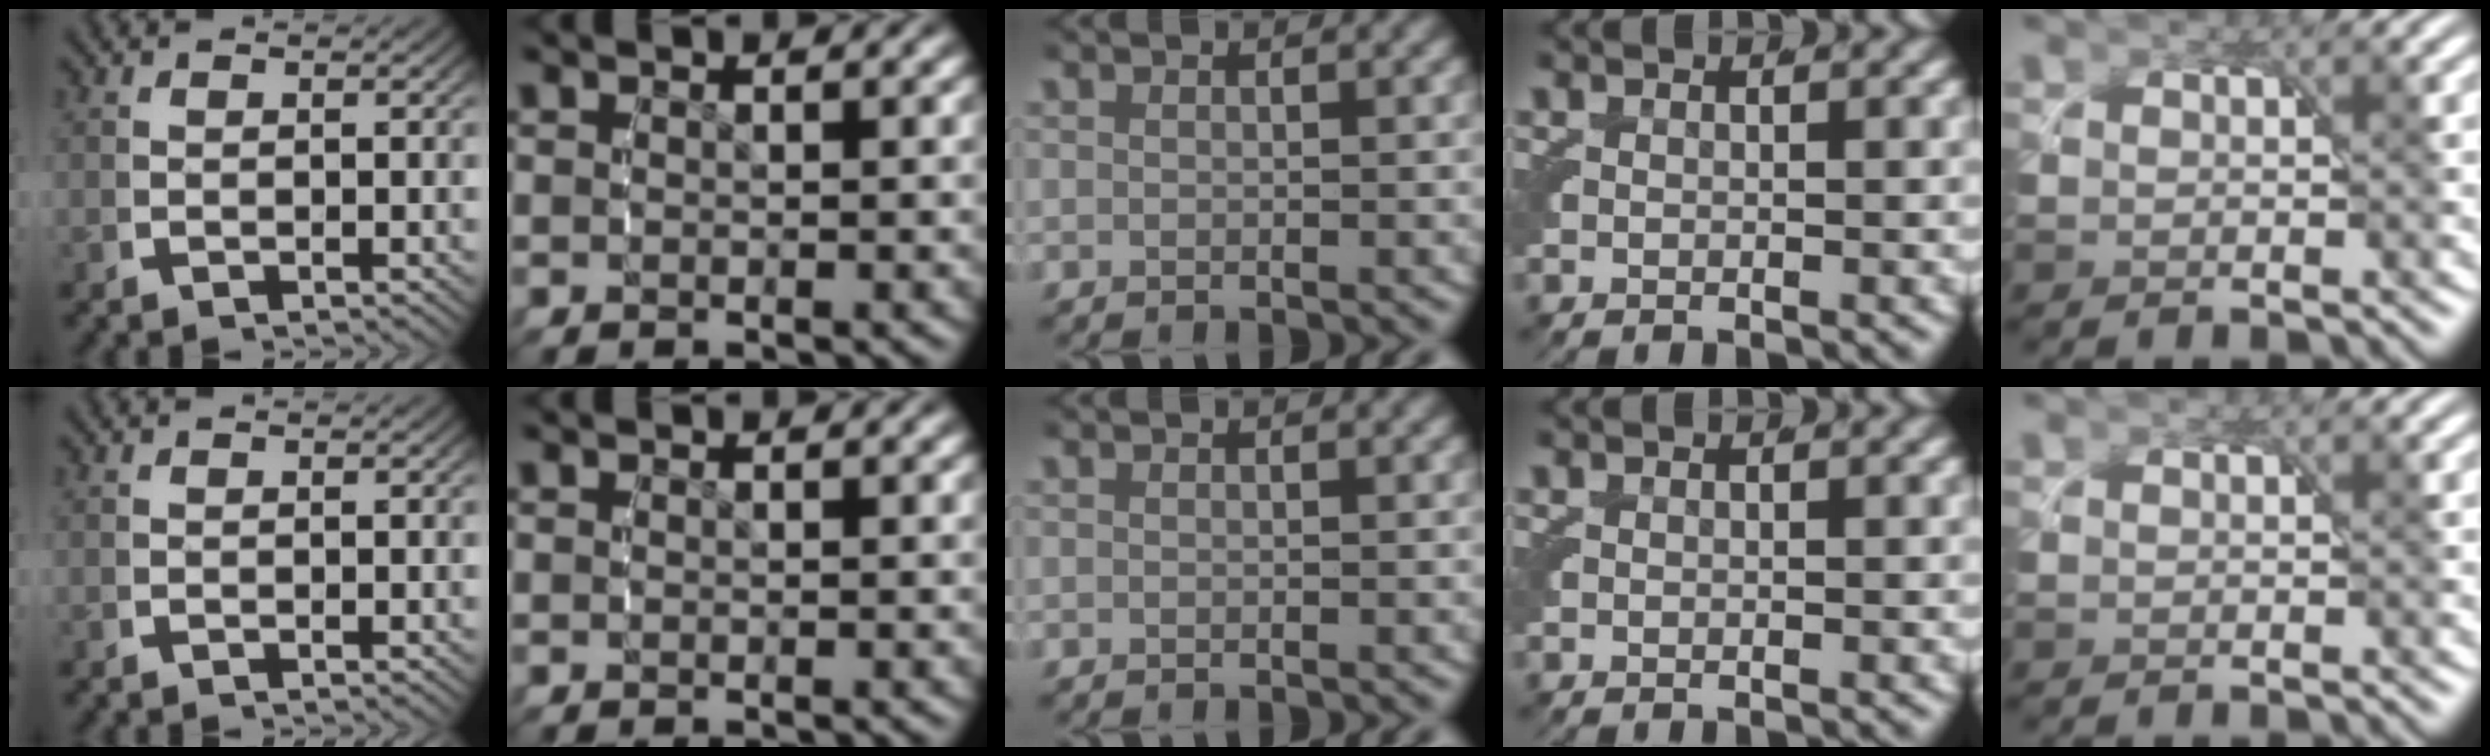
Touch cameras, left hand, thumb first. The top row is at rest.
{}